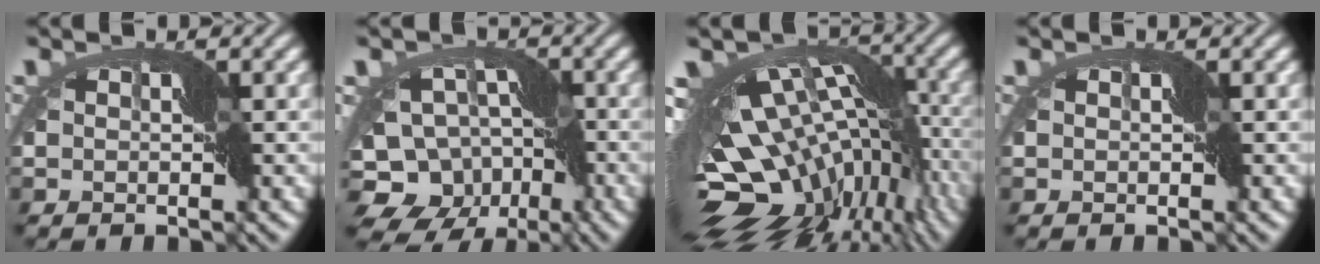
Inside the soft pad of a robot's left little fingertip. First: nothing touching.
{"total": 11.6, "force": [-6.5, 8.4, 4.9], "torque": [-0.084, -0.010, -0.102]}
{"total": 17.0, "force": [-4.9, 8.5, 13.8], "torque": [-0.205, 0.001, -0.057]}
{"total": 0.0}